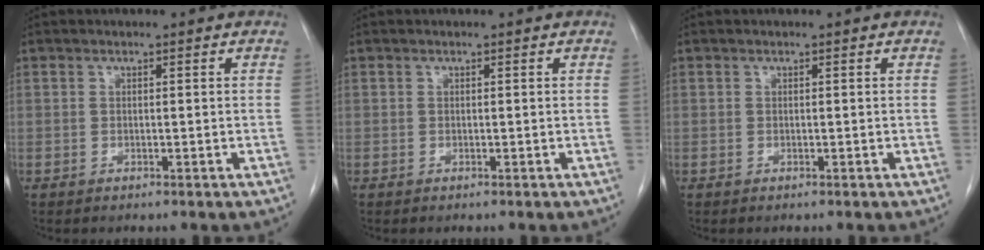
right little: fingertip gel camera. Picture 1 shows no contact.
{"total": 0.0}
{"total": 0.0}